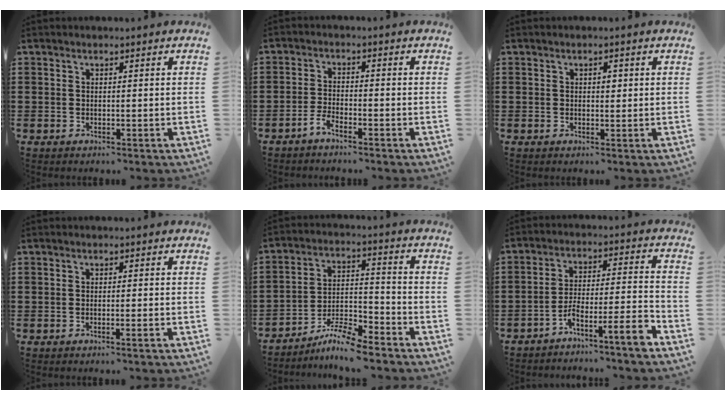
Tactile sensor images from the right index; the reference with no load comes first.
{"total": 2.3, "force": [-2.0, 0.4, 1.1], "torque": [-0.029, 0.001, -0.041]}
{"total": 1.1, "force": [0.3, 0.7, 0.9], "torque": [-0.009, 0.002, 0.002]}
{"total": 0.9, "force": [-0.6, -0.2, 0.7], "torque": [-0.009, -0.006, -0.010]}
{"total": 7.0, "force": [-6.4, 0.5, 2.9], "torque": [-0.059, 0.004, -0.124]}
{"total": 7.2, "force": [-6.0, -0.2, 4.0], "torque": [-0.066, -0.002, -0.116]}